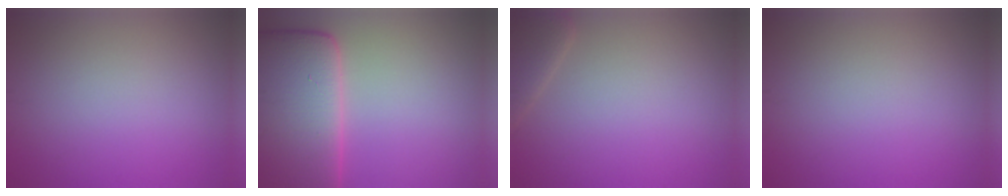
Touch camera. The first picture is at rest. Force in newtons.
{"total": 14.2, "press": 14.2, "slide": 1.3}
{"total": 2.5, "press": 2.5, "slide": 0.1}
{"total": 0.0}